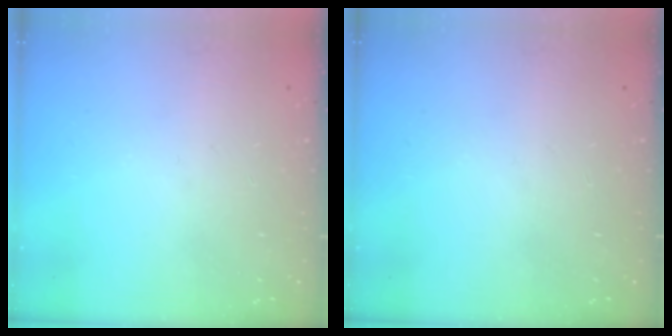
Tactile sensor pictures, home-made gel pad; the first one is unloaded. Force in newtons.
{"total": 0.0}